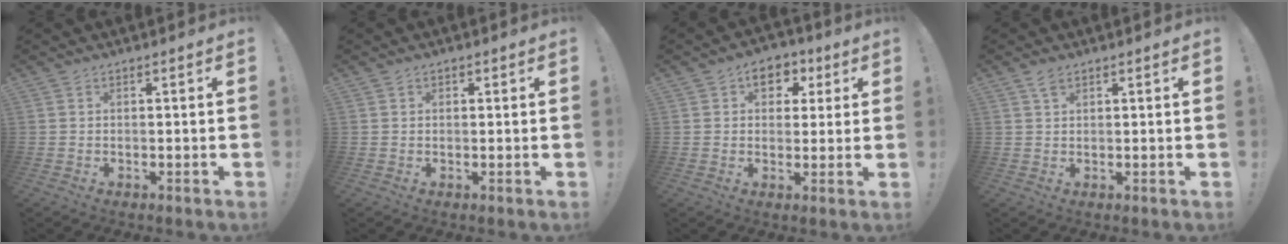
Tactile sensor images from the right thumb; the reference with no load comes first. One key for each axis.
{"total": 0.6, "fx": 0.4, "fy": 0.5, "fz": 0.2, "tx": 0.003, "ty": -0.001, "tz": 0.005}
{"total": 7.1, "fx": 2.5, "fy": 5.4, "fz": 3.9, "tx": -0.046, "ty": -0.003, "tz": 0.046}
{"total": 2.3, "fx": 1.6, "fy": 1.0, "fz": 1.3, "tx": -0.022, "ty": -0.002, "tz": 0.028}